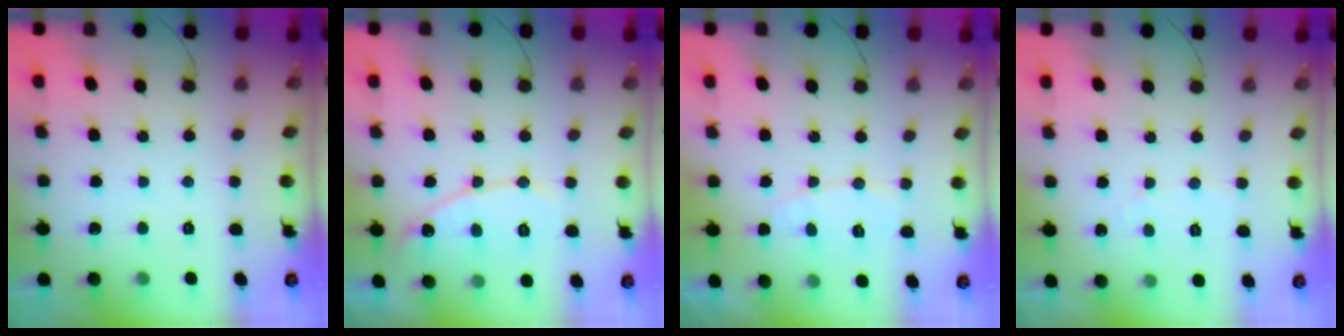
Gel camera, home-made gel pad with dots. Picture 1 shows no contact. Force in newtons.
{"total": 9.6, "press": 9.6, "slide": 0.8}
{"total": 6.0, "press": 6.0, "slide": 0.5}
{"total": 2.5, "press": 2.5, "slide": 0.2}